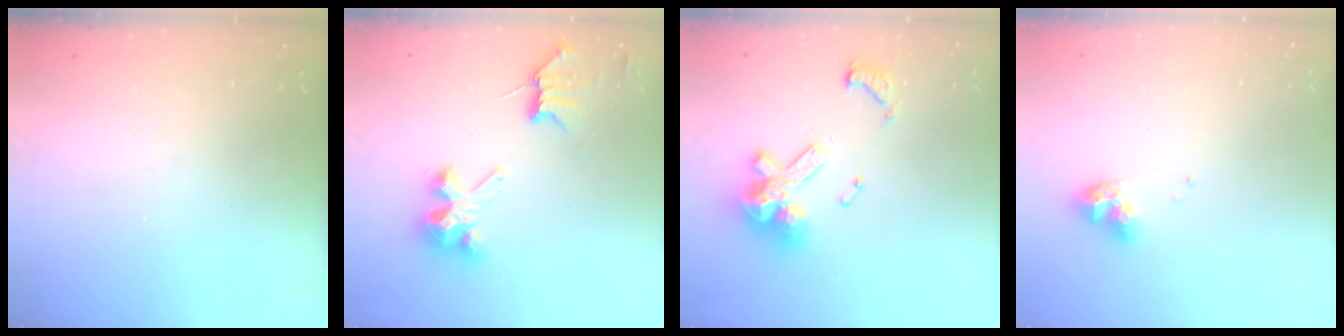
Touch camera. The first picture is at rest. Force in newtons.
{"total": 6.1, "press": 6.1, "slide": 0.2}
{"total": 14.3, "press": 14.2, "slide": 1.7}
{"total": 9.1, "press": 9.1, "slide": 1.1}